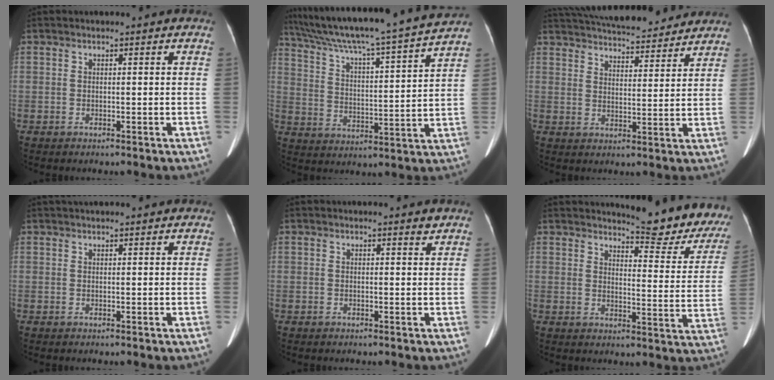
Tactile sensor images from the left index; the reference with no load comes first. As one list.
[{"total": 21.4, "force": [18.9, -1.7, 9.9], "torque": [-0.176, -0.018, 0.281]}, {"total": 20.5, "force": [18.5, 4.5, 7.4], "torque": [-0.137, 0.032, 0.260]}, {"total": 4.8, "force": [4.2, 0.7, 2.2], "torque": [-0.028, 0.039, 0.060]}, {"total": 0.5, "force": [0.4, 0.0, 0.3], "torque": [-0.010, -0.008, 0.005]}, {"total": 15.9, "force": [14.7, 1.8, 5.7], "torque": [-0.059, -0.083, 0.157]}]